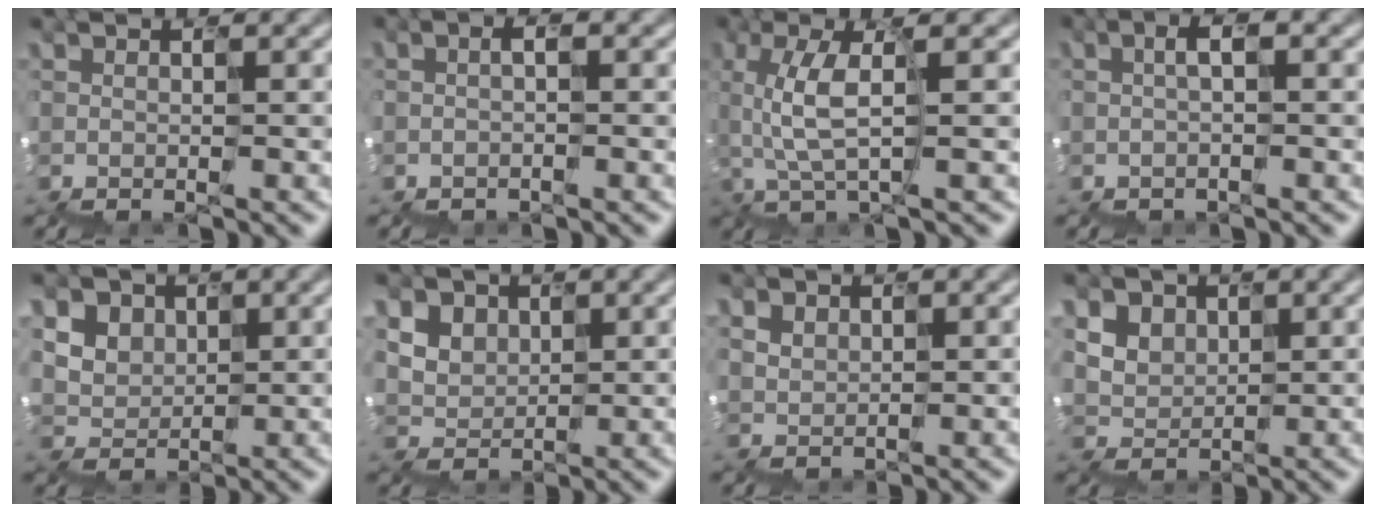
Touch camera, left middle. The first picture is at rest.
{"total": 0.6, "force": [-0.5, -0.2, -0.3], "torque": [-0.008, -0.006, -0.009]}
{"total": 1.8, "force": [-0.5, 0.2, 1.7], "torque": [-0.076, 0.002, -0.014]}
{"total": 0.0}
{"total": 4.7, "force": [3.1, 3.4, -0.7], "torque": [-0.020, 0.018, 0.043]}
{"total": 3.9, "force": [2.7, 2.6, -1.1], "torque": [-0.014, 0.016, 0.041]}
{"total": 1.9, "force": [1.1, 0.5, -1.5], "torque": [-0.002, 0.006, 0.026]}
{"total": 3.9, "force": [2.7, 2.6, -1.1], "torque": [-0.013, 0.015, 0.042]}